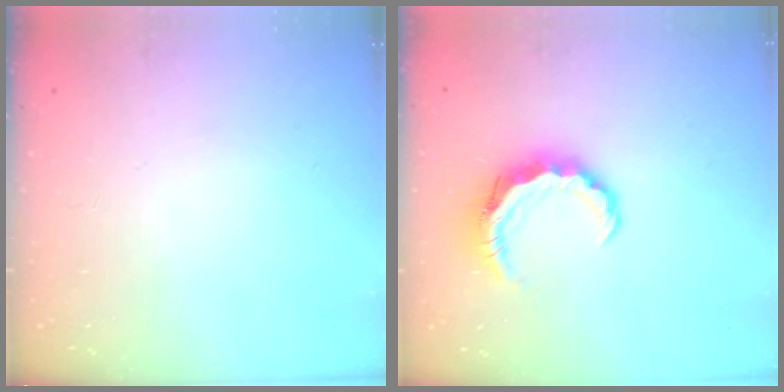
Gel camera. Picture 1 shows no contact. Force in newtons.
{"total": 7.8, "press": 7.7, "slide": 1.0}